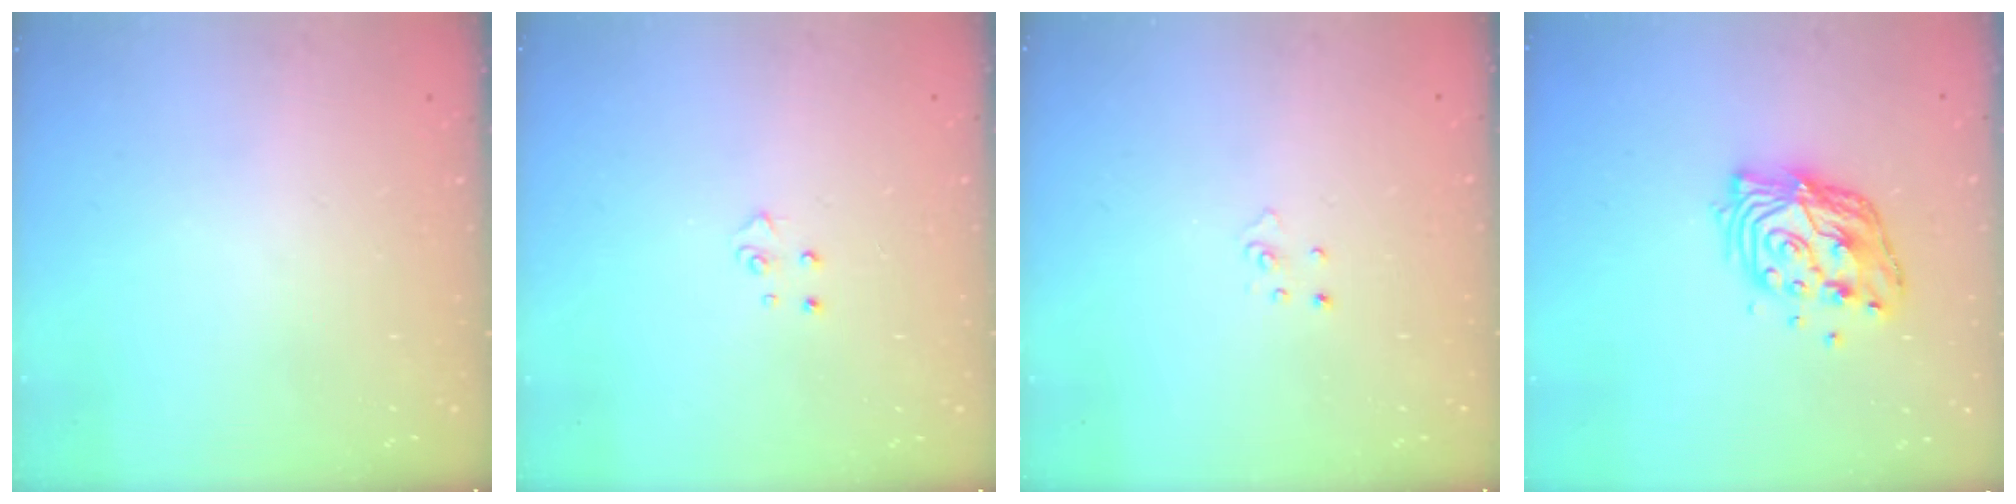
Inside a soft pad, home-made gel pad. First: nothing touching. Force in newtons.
{"total": 3.6, "press": 3.5, "slide": 0.3}
{"total": 2.8, "press": 2.8, "slide": 0.2}
{"total": 12.5, "press": 12.5, "slide": 1.1}